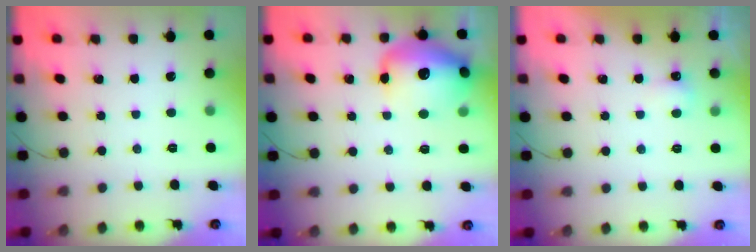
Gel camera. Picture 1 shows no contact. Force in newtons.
{"total": 16.3, "press": 15.8, "slide": 3.8}
{"total": 3.1, "press": 3.0, "slide": 0.7}